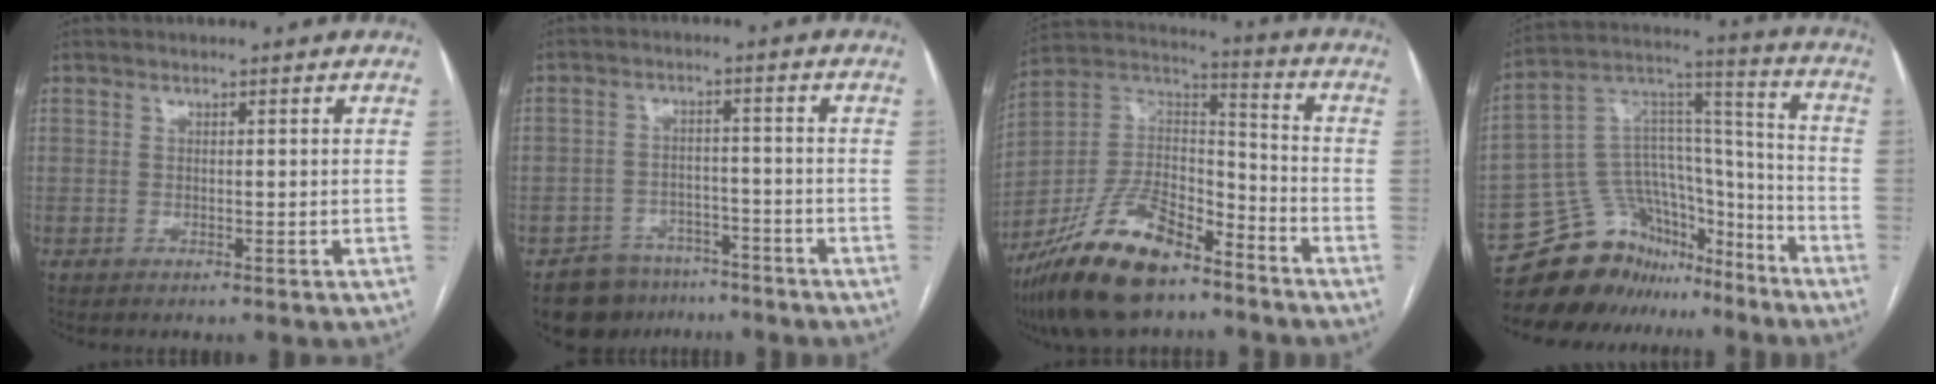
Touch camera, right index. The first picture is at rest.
{"total": 5.6, "force": [-3.9, 3.9, 0.5], "torque": [0.001, 0.009, -0.056]}
{"total": 19.9, "force": [-14.3, 7.0, 12.0], "torque": [-0.255, 0.006, -0.260]}
{"total": 17.9, "force": [-14.6, 9.2, 4.5], "torque": [-0.075, 0.080, -0.242]}